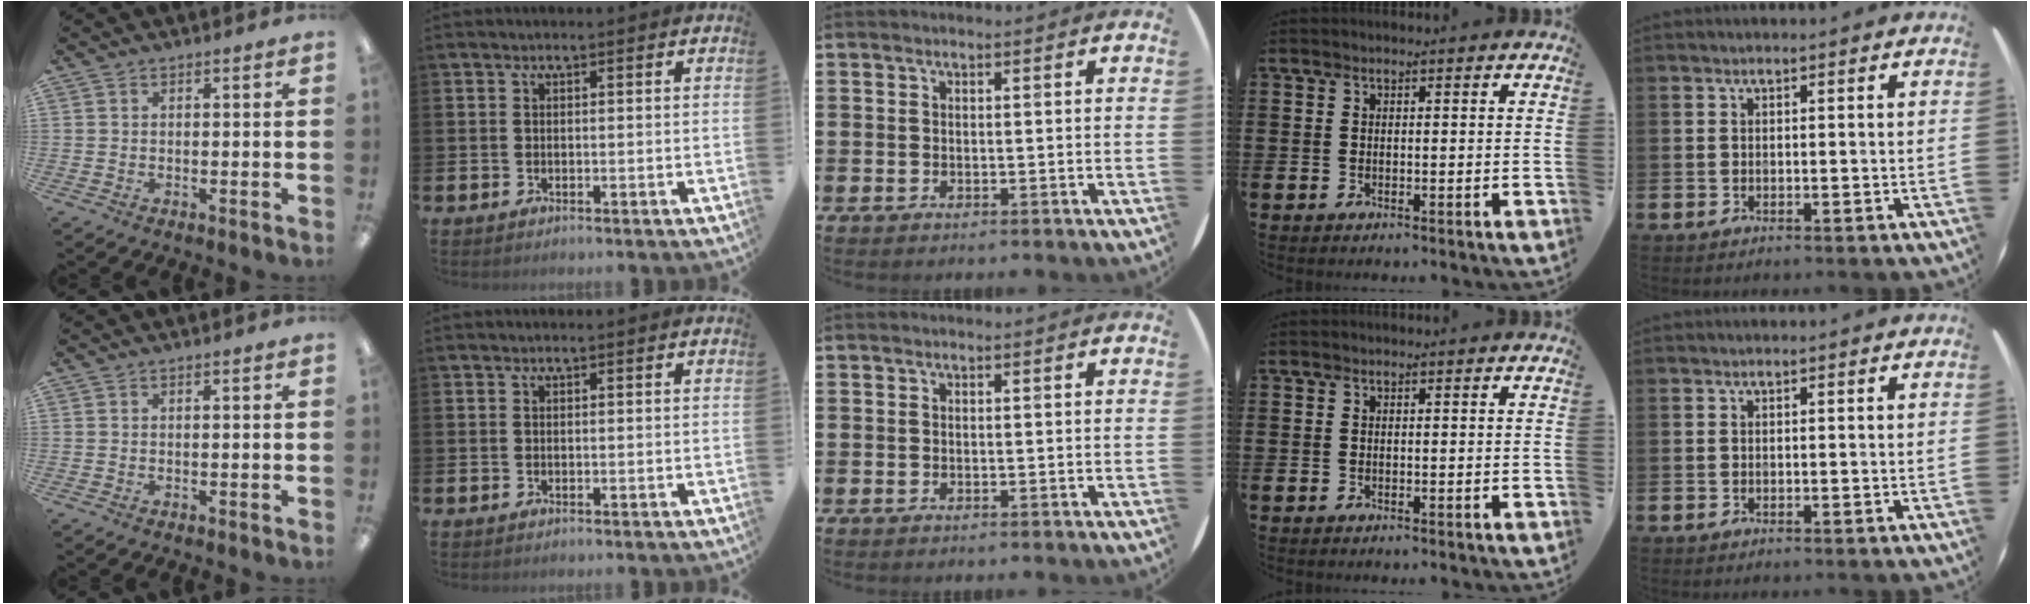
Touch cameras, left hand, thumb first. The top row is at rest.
{}